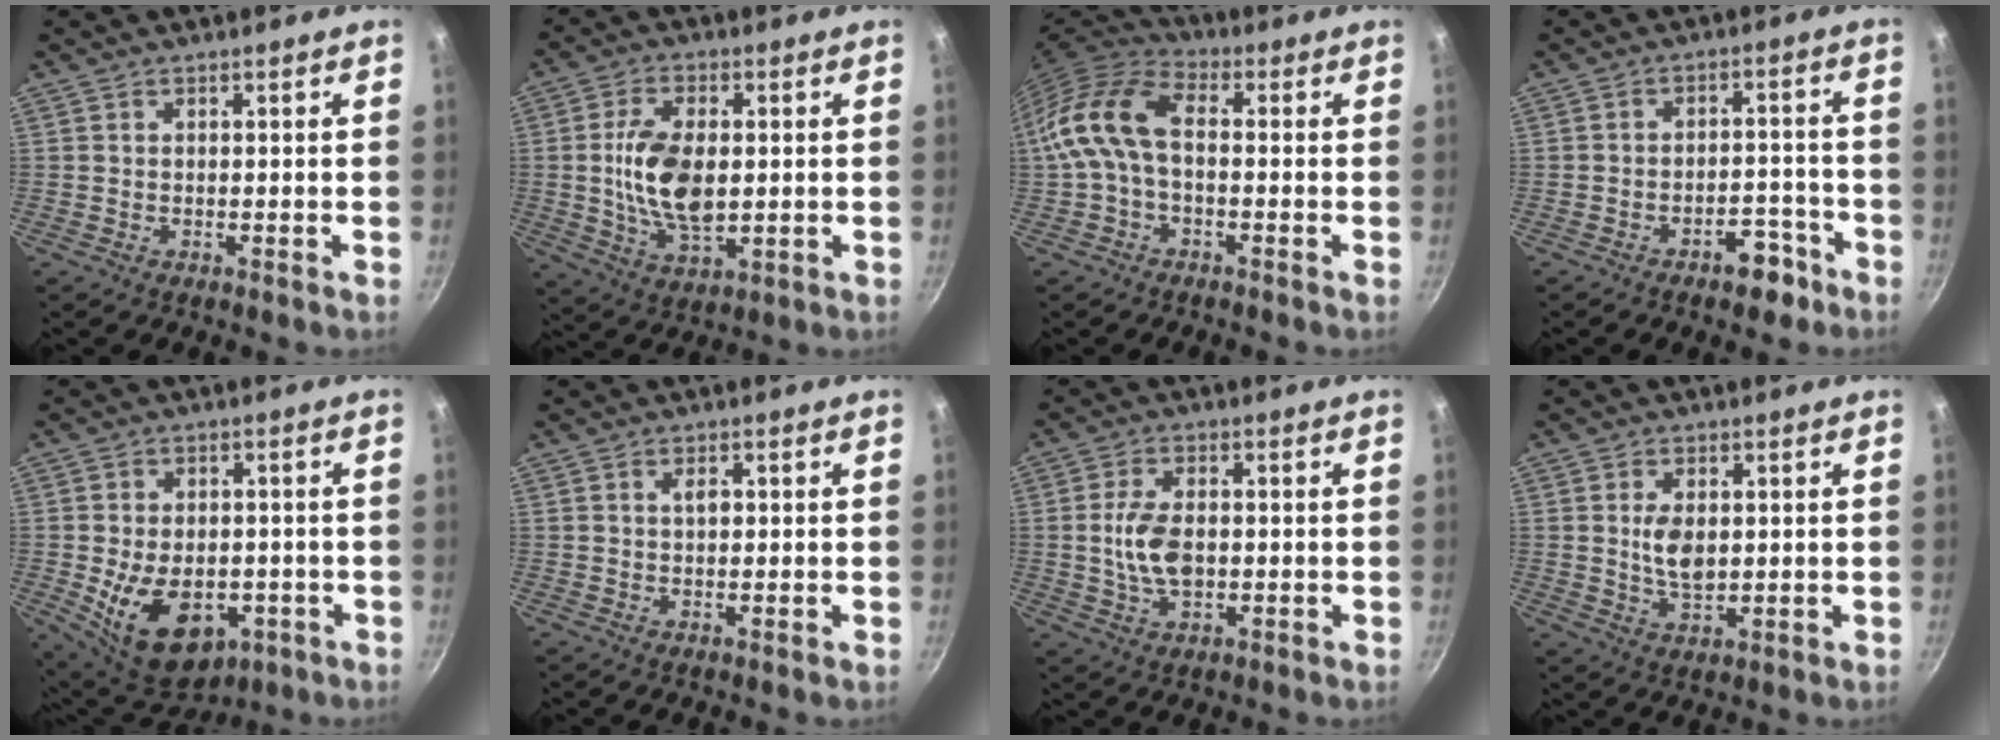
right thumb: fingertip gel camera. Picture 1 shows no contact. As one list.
[{"total": 12.4, "force": [0.3, 6.7, 10.4], "torque": [-0.189, -0.002, 0.008]}, {"total": 11.3, "force": [-0.9, 6.5, 9.1], "torque": [-0.178, 0.038, -0.036]}, {"total": 6.1, "force": [-4.1, 3.0, 3.4], "torque": [-0.024, 0.041, -0.047]}, {"total": 15.1, "force": [-4.1, 9.8, 10.7], "torque": [-0.146, -0.002, -0.042]}, {"total": 4.4, "force": [-1.1, 3.3, 2.8], "torque": [-0.017, 0.024, -0.029]}, {"total": 7.8, "force": [-0.3, 4.5, 6.4], "torque": [-0.119, 0.005, -0.007]}, {"total": 5.7, "force": [0.7, 3.4, 4.6], "torque": [-0.080, -0.012, 0.016]}]